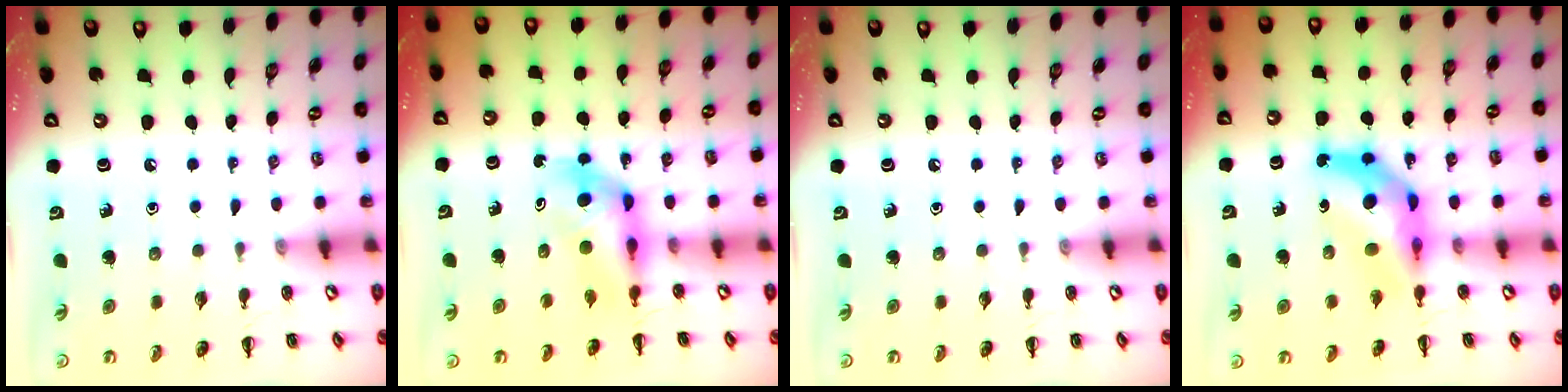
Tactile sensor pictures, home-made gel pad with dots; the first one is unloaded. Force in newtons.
{"total": 5.1, "press": 5.0, "slide": 0.7}
{"total": 0.0}
{"total": 9.6, "press": 9.0, "slide": 3.4}